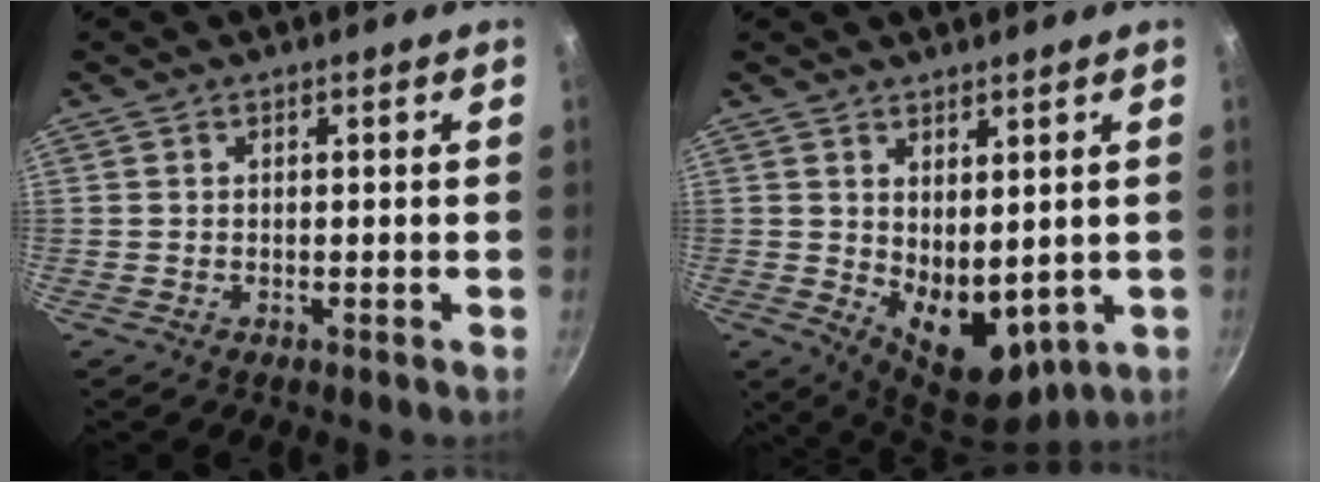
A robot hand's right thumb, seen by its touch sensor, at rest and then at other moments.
{"total": 10.3, "force": [1.1, 6.3, 8.1], "torque": [-0.097, -0.033, 0.040]}